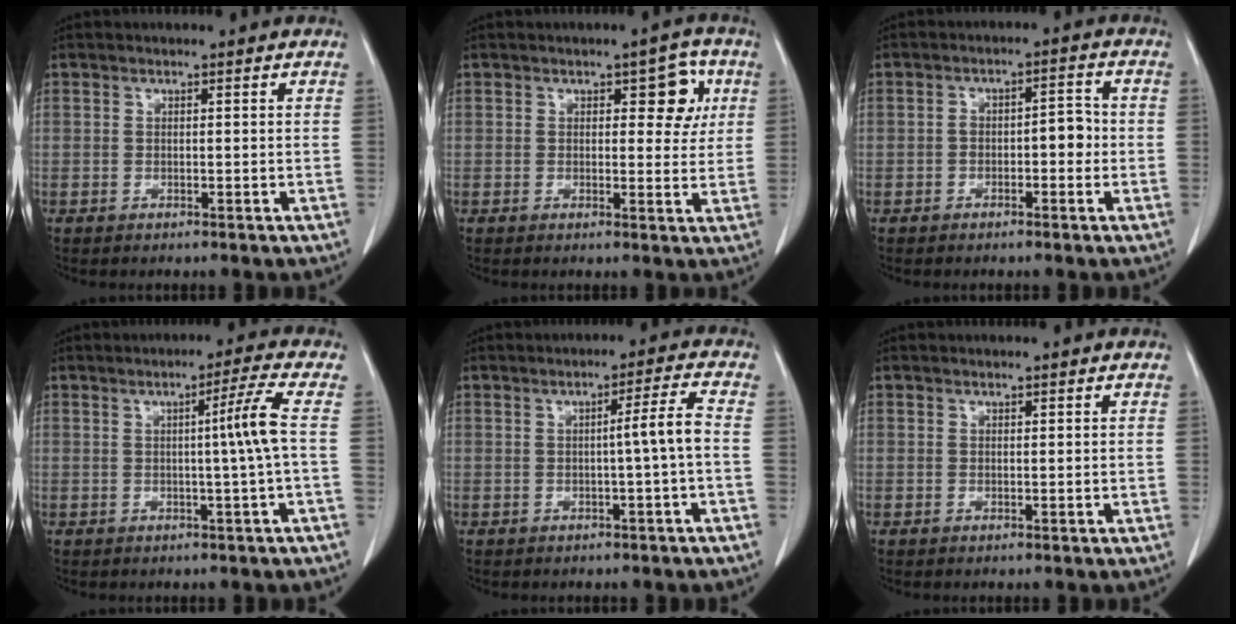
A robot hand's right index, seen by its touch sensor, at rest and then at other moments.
{"total": 5.2, "force": [1.8, 2.6, 4.2], "torque": [-0.041, 0.010, 0.021]}
{"total": 4.0, "force": [-0.8, 1.8, 3.5], "torque": [-0.050, 0.021, -0.013]}
{"total": 4.7, "force": [0.0, -1.8, 4.3], "torque": [-0.067, 0.000, 0.000]}
{"total": 3.9, "force": [-0.7, -0.9, 3.7], "torque": [-0.054, 0.005, -0.009]}
{"total": 0.0}